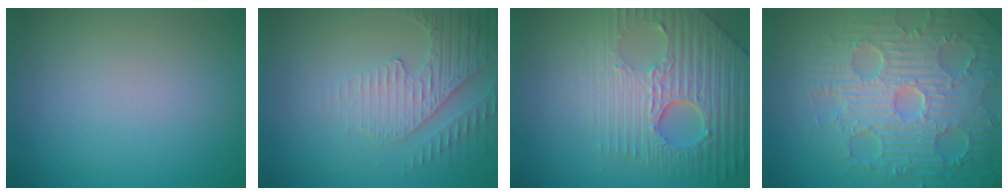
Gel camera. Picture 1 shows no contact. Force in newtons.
{"total": 4.0, "press": 3.5, "slide": 1.8}
{"total": 8.5, "press": 5.8, "slide": 6.2}
{"total": 9.6, "press": 6.7, "slide": 6.9}